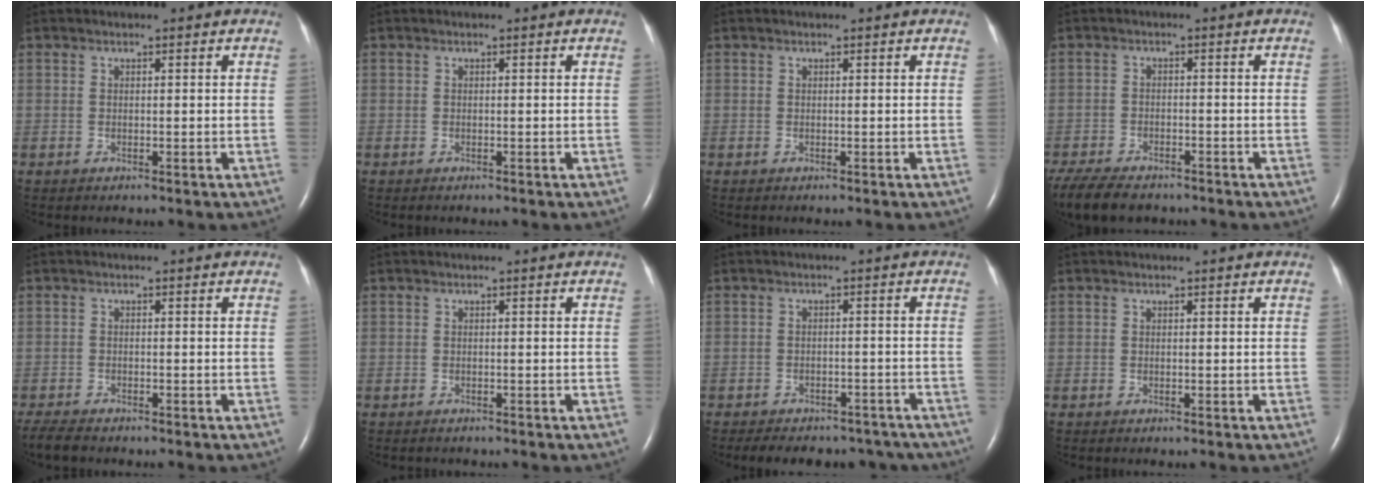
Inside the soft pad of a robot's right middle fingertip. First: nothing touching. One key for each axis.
{"total": 0.0}
{"total": 0.0}
{"total": 10.7, "fx": -8.5, "fy": 4.1, "fz": 5.2, "tx": -0.107, "ty": -0.016, "tz": -0.133}
{"total": 3.7, "fx": -3.2, "fy": 0.9, "fz": 1.6, "tx": -0.035, "ty": -0.012, "tz": -0.054}
{"total": 0.5, "fx": -0.5, "fy": 0.2, "fz": 0.0, "tx": -0.012, "ty": -0.001, "tz": -0.009}
{"total": 13.9, "fx": -11.8, "fy": 5.9, "fz": 4.2, "tx": -0.080, "ty": 0.007, "tz": -0.130}
{"total": 0.0}